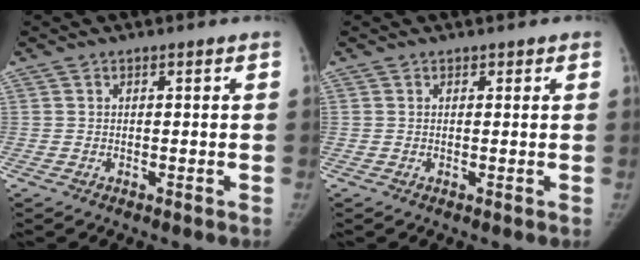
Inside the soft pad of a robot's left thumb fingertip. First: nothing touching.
{"total": 0.8, "force": [0.6, 0.5, 0.3], "torque": [0.006, -0.003, 0.005]}